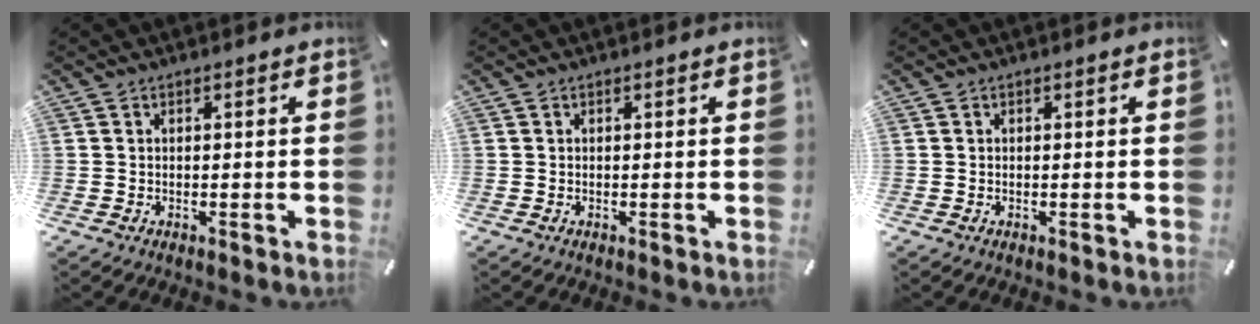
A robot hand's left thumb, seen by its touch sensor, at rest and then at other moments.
{"total": 0.0}
{"total": 0.0}